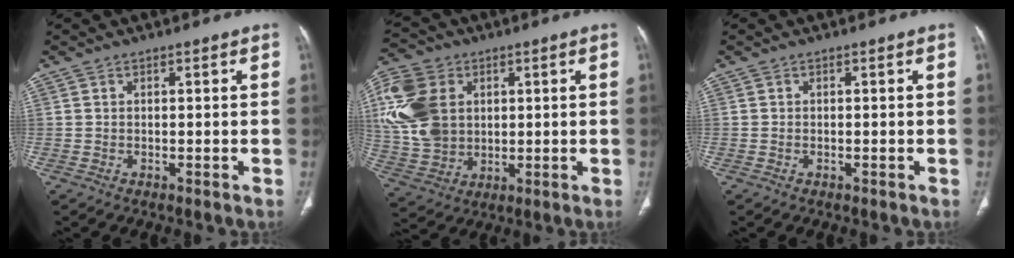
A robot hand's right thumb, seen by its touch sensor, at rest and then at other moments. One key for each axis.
{"total": 16.7, "fx": 3.8, "fy": 12.7, "fz": 10.2, "tx": -0.206, "ty": 0.000, "tz": 0.077}
{"total": 0.0}